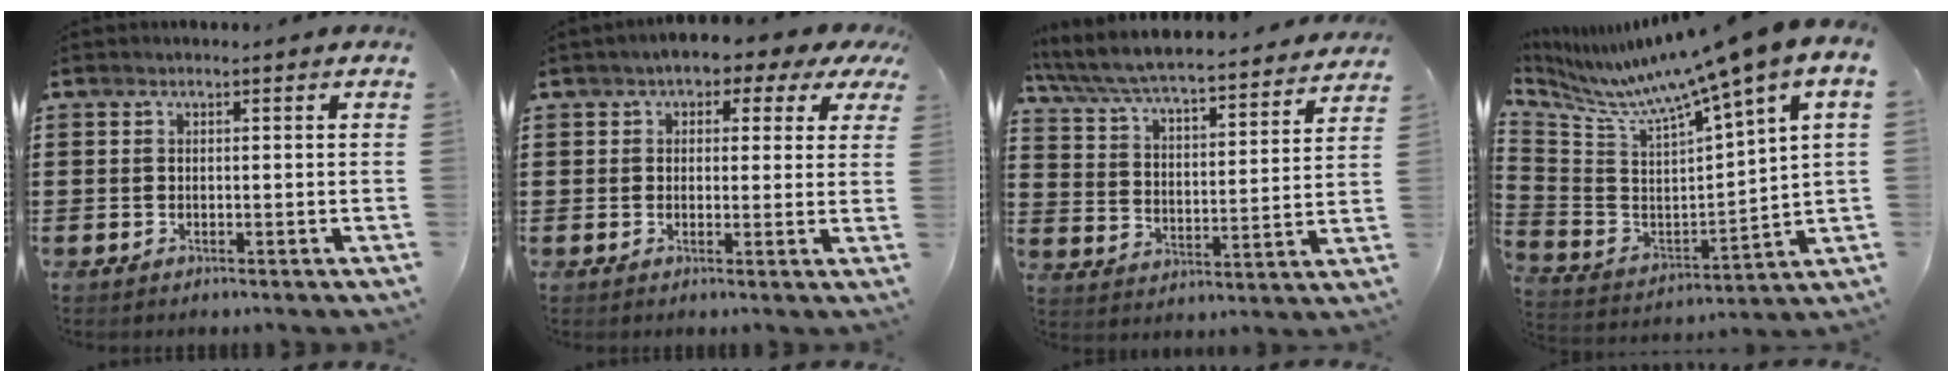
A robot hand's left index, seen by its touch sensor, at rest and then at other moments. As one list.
[{"total": 3.0, "force": [1.9, 1.7, 1.6], "torque": [-0.036, -0.002, 0.027]}, {"total": 5.8, "force": [5.6, 0.1, 1.7], "torque": [-0.060, -0.045, 0.090]}, {"total": 9.0, "force": [7.3, -1.6, 5.0], "torque": [-0.128, -0.072, 0.106]}]